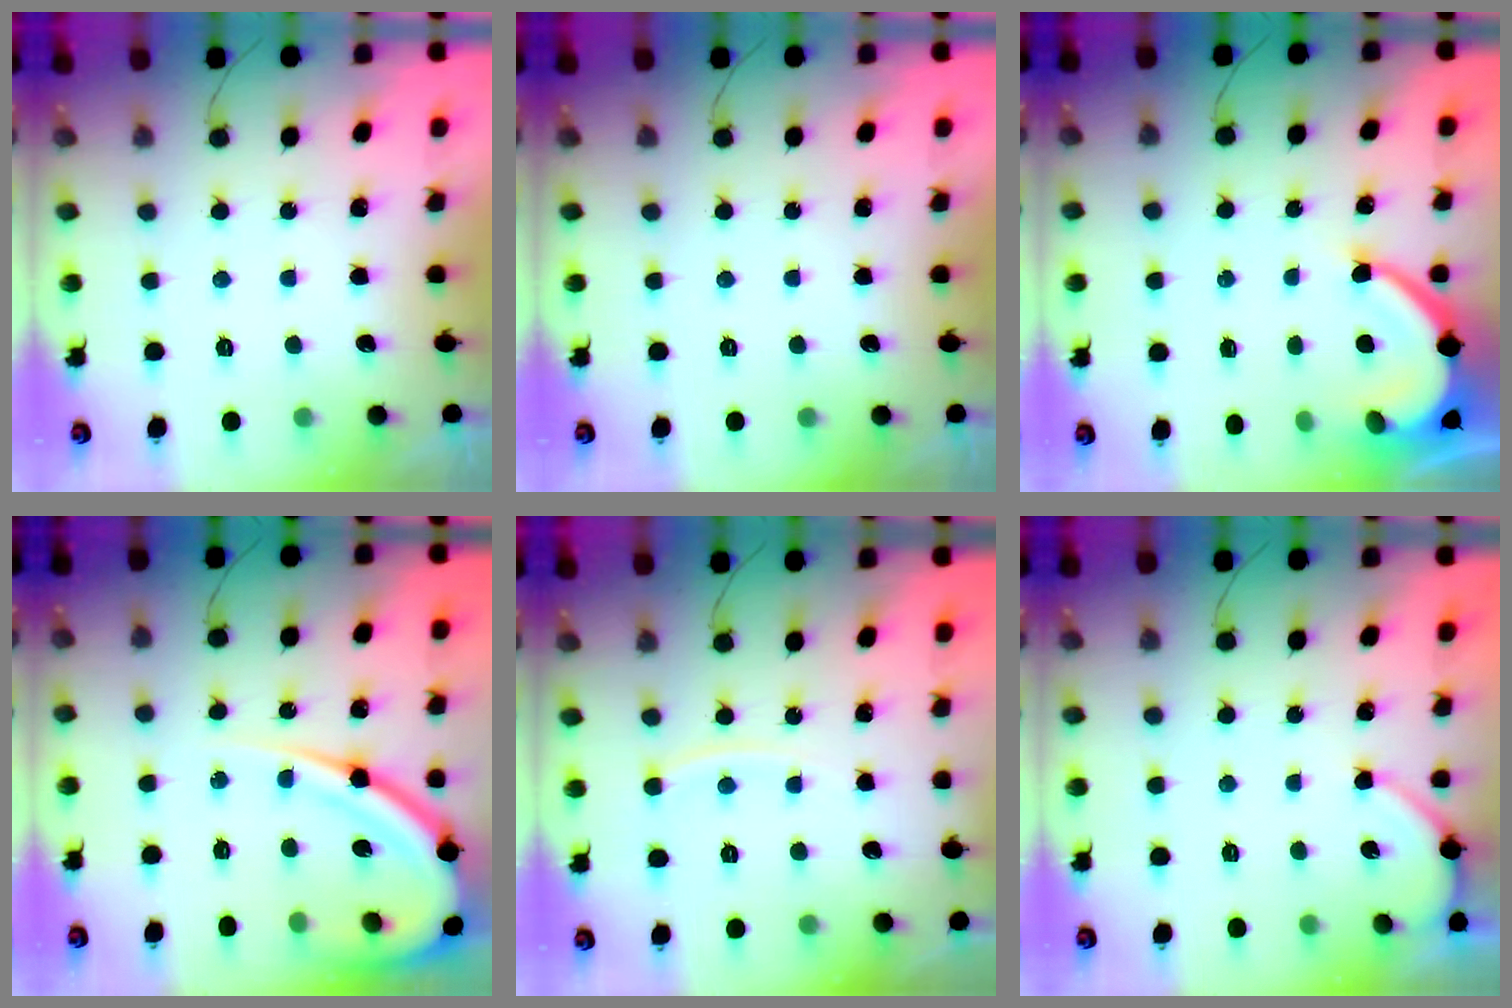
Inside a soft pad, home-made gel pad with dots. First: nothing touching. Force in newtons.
{"total": 0.0}
{"total": 8.1, "press": 8.0, "slide": 0.5}
{"total": 15.5, "press": 15.4, "slide": 1.2}
{"total": 5.3, "press": 5.2, "slide": 0.6}
{"total": 2.9, "press": 2.9, "slide": 0.3}